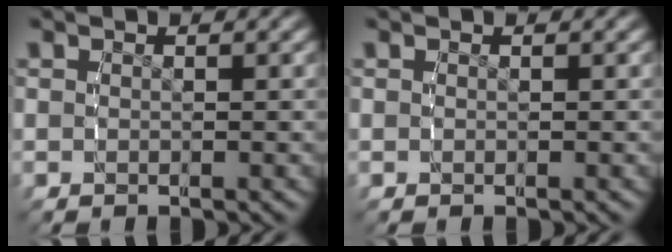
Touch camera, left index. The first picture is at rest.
{"total": 0.0}